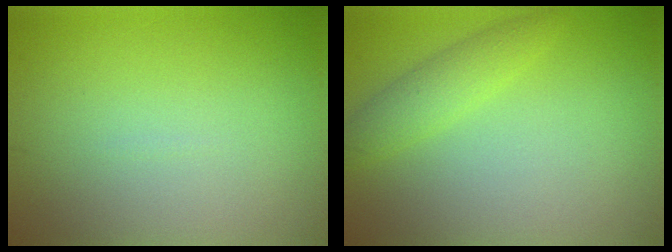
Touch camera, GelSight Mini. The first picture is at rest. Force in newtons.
{"total": 2.2, "press": 2.2, "slide": 0.0}